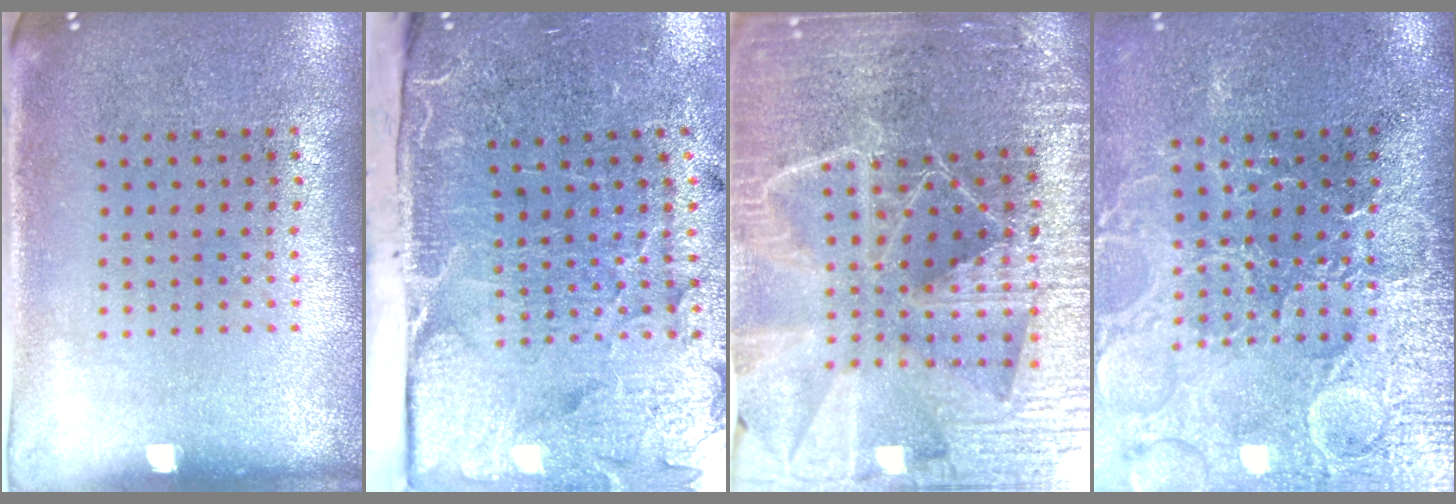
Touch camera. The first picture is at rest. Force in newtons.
{"total": 5.2, "press": 4.0, "slide": 3.3}
{"total": 6.4, "press": 5.5, "slide": 3.2}
{"total": 4.3, "press": 3.8, "slide": 2.0}